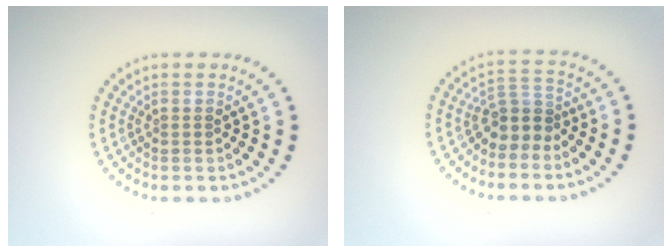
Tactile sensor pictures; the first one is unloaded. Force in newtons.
{"total": 2.8, "press": 2.2, "slide": 1.7}